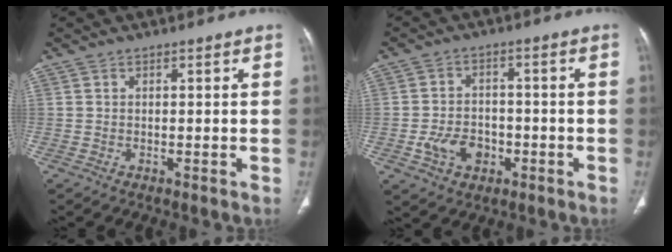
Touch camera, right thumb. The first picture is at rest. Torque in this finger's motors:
{"motor_torque": [0.84, 0.67, 0.06, -0.40, 0.03]}